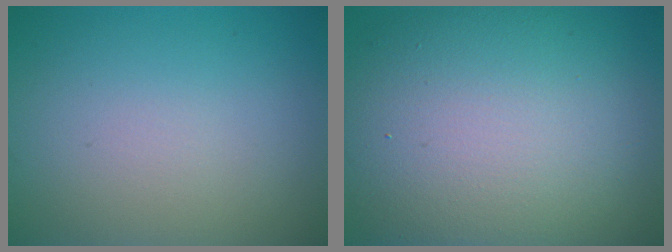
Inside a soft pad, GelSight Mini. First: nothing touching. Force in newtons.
{"total": 14.6, "press": 14.6, "slide": 0.8}